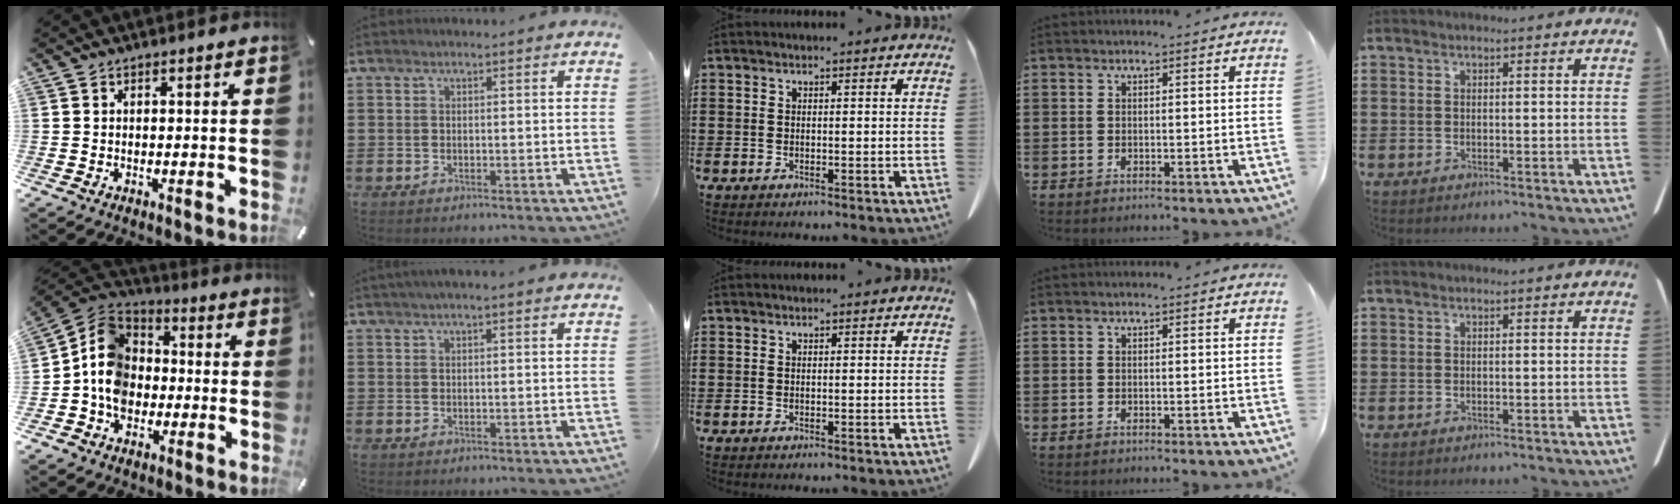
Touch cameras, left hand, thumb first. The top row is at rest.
{"thumb": {"total": 11.2, "force": [-2.5, 9.7, 5.1], "torque": [-0.133, 0.030, -0.046]}, "index": {"total": 1.6, "force": [1.1, 0.0, 1.1], "torque": [-0.023, 0.002, 0.019]}}